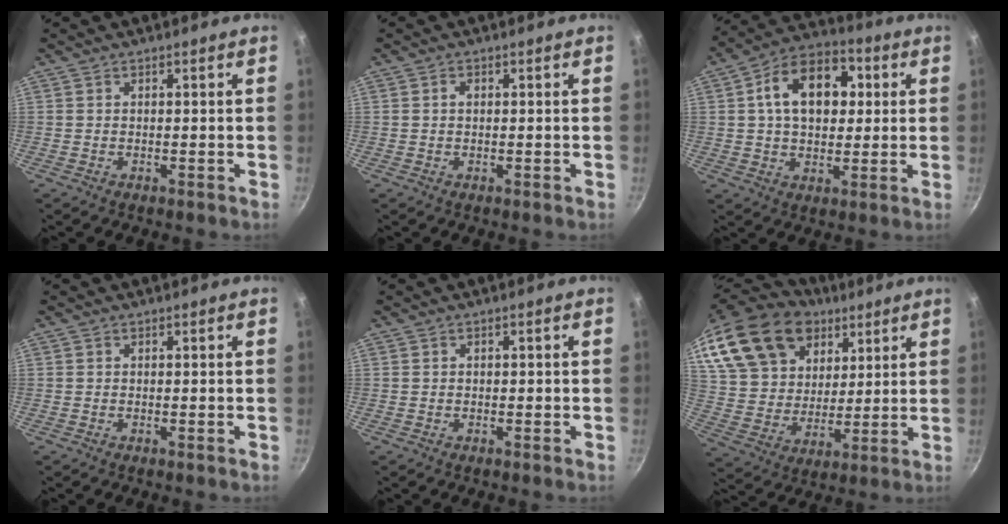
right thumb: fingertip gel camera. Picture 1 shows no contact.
{"total": 0.9, "force": [0.1, 0.7, 0.6], "torque": [-0.009, 0.005, 0.002]}
{"total": 15.6, "force": [3.3, 10.6, 11.0], "torque": [-0.140, 0.019, 0.038]}
{"total": 0.8, "force": [-0.3, 0.5, 0.5], "torque": [-0.008, 0.001, -0.007]}
{"total": 0.0}
{"total": 27.3, "force": [15.5, 17.9, 13.5], "torque": [-0.265, -0.017, 0.296]}